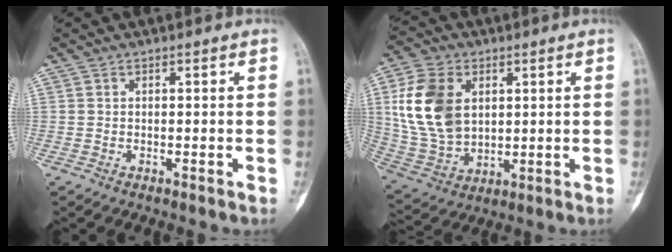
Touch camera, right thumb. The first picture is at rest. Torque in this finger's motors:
{"motor_torque": [-0.24, 0.79, 1.39, 0.36, 0.14]}